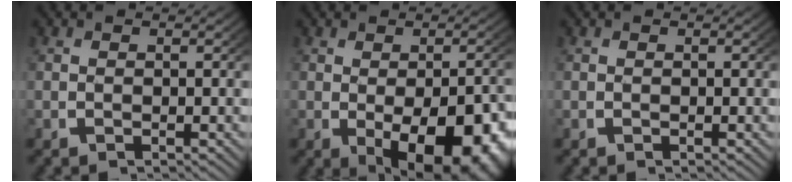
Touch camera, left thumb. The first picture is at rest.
{"total": 10.6, "force": [-2.8, 5.9, 8.3], "torque": [-0.132, -0.043, -0.013]}
{"total": 0.0}